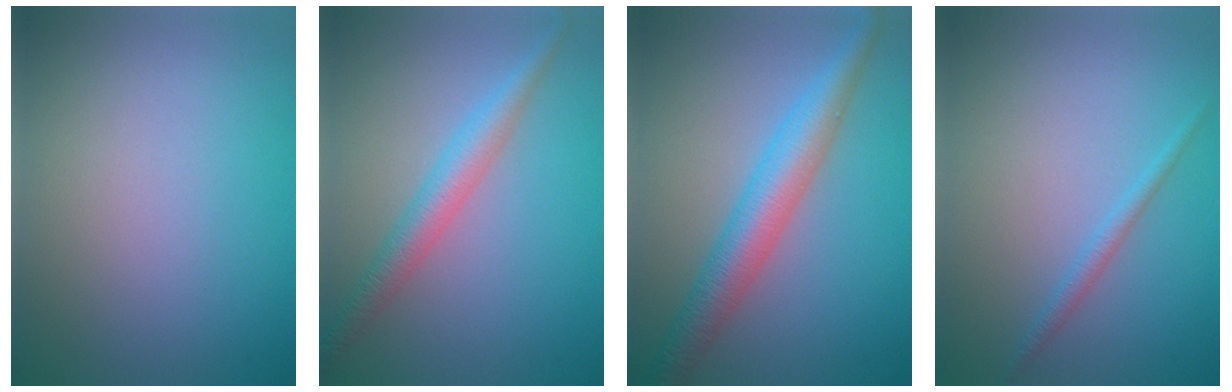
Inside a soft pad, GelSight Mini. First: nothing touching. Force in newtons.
{"total": 3.4, "press": 3.4, "slide": 0.1}
{"total": 5.3, "press": 5.3, "slide": 0.0}
{"total": 1.4, "press": 1.4, "slide": 0.1}